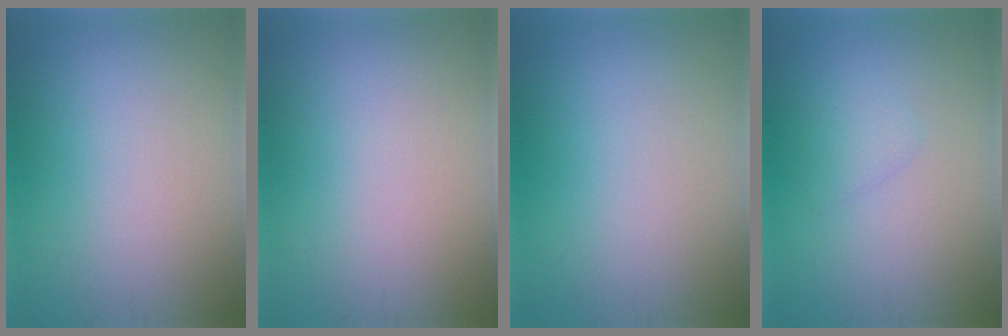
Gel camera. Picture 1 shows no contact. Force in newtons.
{"total": 0.0}
{"total": 0.0}
{"total": 1.2, "press": 1.1, "slide": 0.1}